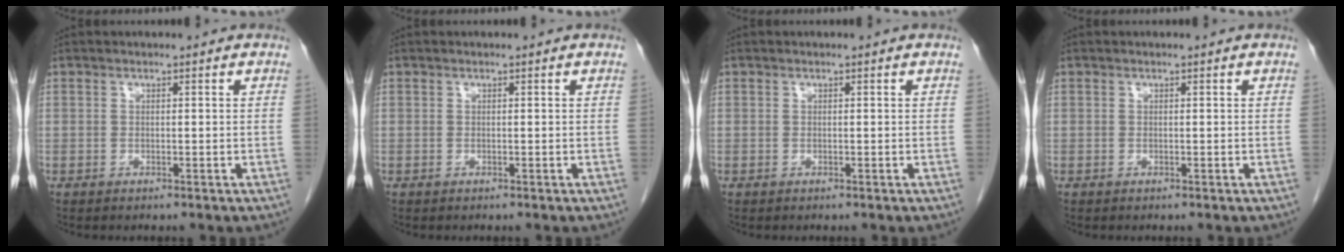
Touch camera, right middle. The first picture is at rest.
{"total": 0.0}
{"total": 0.0}
{"total": 0.0}